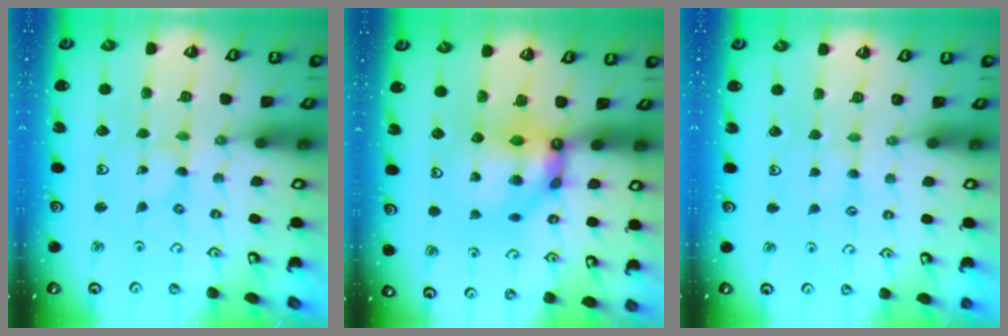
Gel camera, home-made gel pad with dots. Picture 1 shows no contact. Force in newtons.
{"total": 9.0, "press": 8.9, "slide": 1.0}
{"total": 1.5, "press": 1.5, "slide": 0.3}